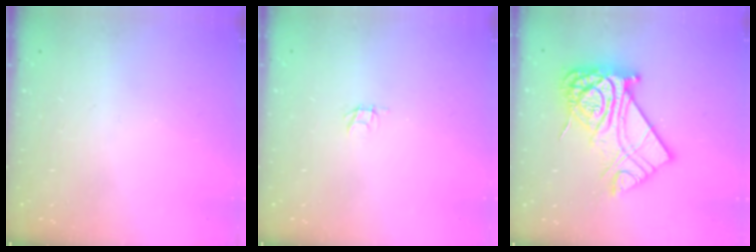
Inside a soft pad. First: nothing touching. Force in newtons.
{"total": 1.8, "press": 1.8, "slide": 0.1}
{"total": 20.2, "press": 20.1, "slide": 1.9}